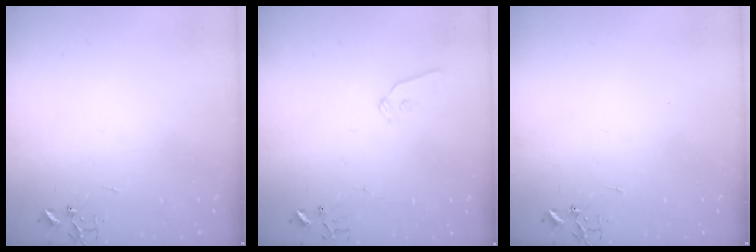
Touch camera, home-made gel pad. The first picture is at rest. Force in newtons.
{"total": 6.0, "press": 5.9, "slide": 0.8}
{"total": 0.0}